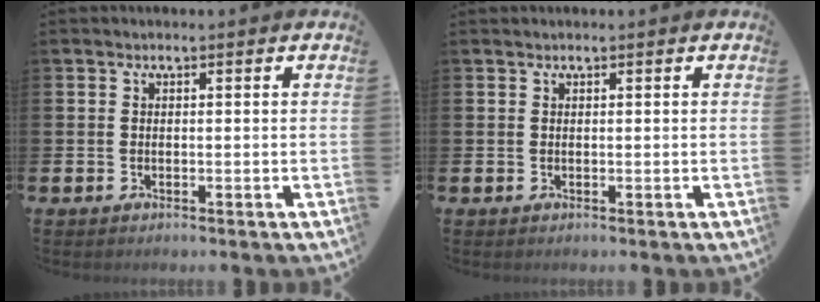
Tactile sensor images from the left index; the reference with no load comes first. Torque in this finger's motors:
{"motor_torque": [0.24, -0.12, -0.04, -0.01]}